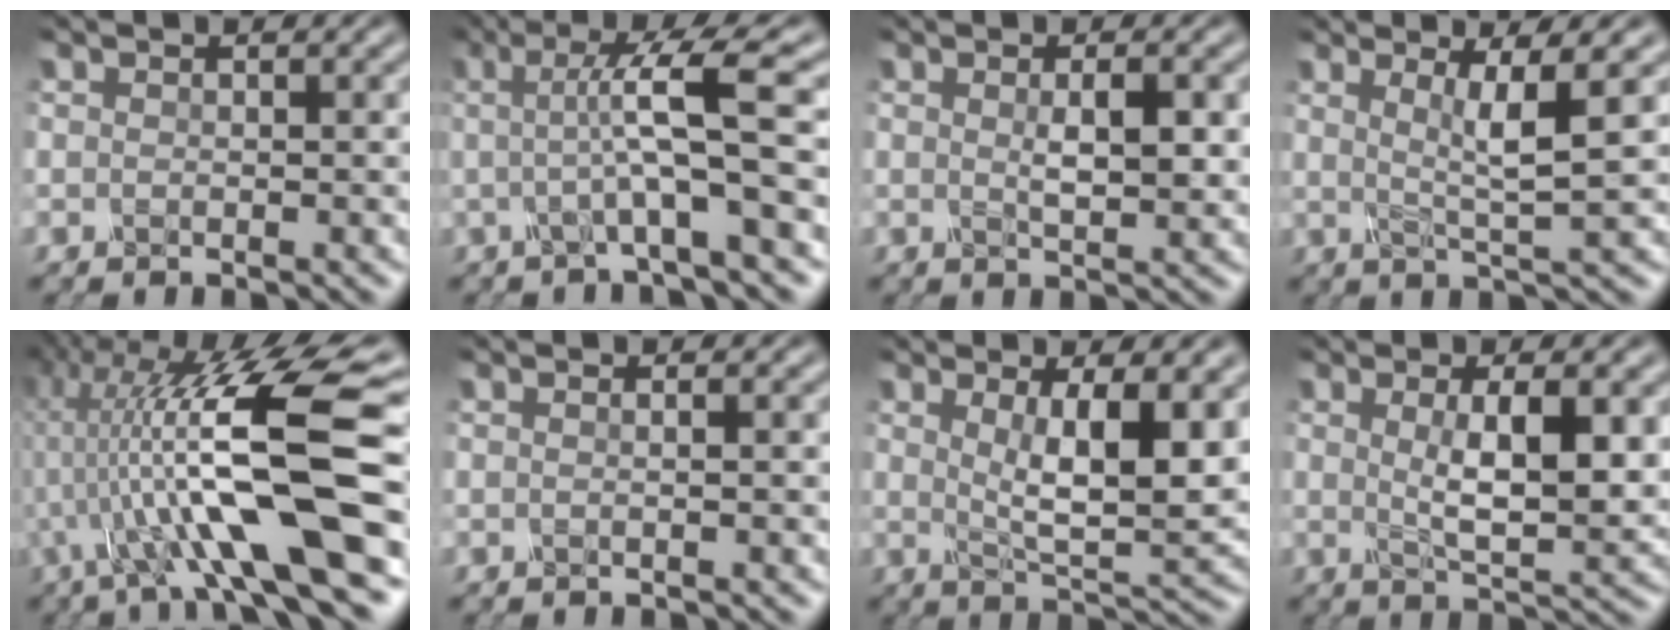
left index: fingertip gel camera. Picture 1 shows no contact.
{"total": 6.0, "force": [0.0, 0.5, 6.0], "torque": [-0.105, 0.003, 0.001]}
{"total": 2.9, "force": [0.3, 0.6, 2.8], "torque": [-0.050, -0.003, 0.011]}
{"total": 4.1, "force": [1.0, 0.2, 3.9], "torque": [-0.076, -0.001, 0.025]}
{"total": 14.7, "force": [-1.7, 2.8, 14.3], "torque": [-0.267, 0.023, -0.020]}
{"total": 1.5, "force": [0.3, 0.9, 1.2], "torque": [-0.005, 0.004, -0.021]}
{"total": 7.4, "force": [1.8, 2.0, 6.9], "torque": [-0.114, -0.013, 0.039]}
{"total": 5.8, "force": [0.9, 1.4, 5.5], "torque": [-0.092, -0.006, 0.022]}